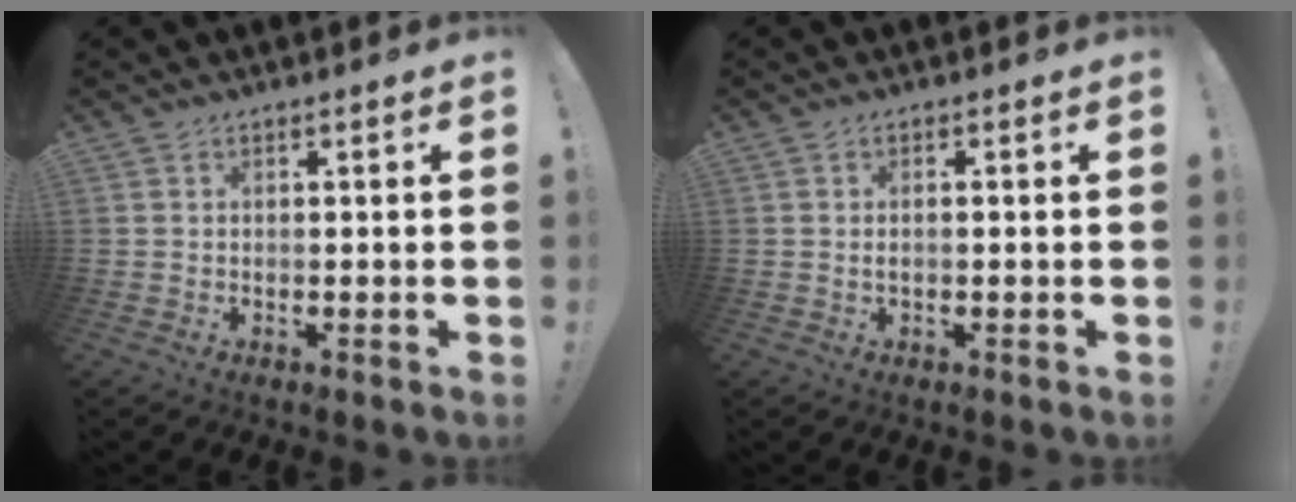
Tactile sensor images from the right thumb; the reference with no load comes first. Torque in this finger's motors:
{"motor_torque": [-0.10, -0.01, -0.02, 0.04, 0.02]}